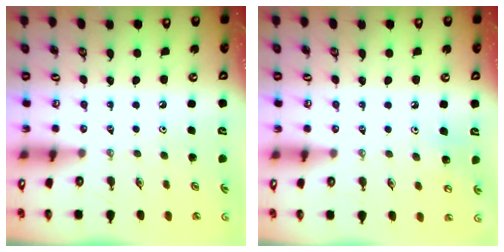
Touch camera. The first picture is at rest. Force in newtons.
{"total": 7.0, "press": 6.9, "slide": 1.0}